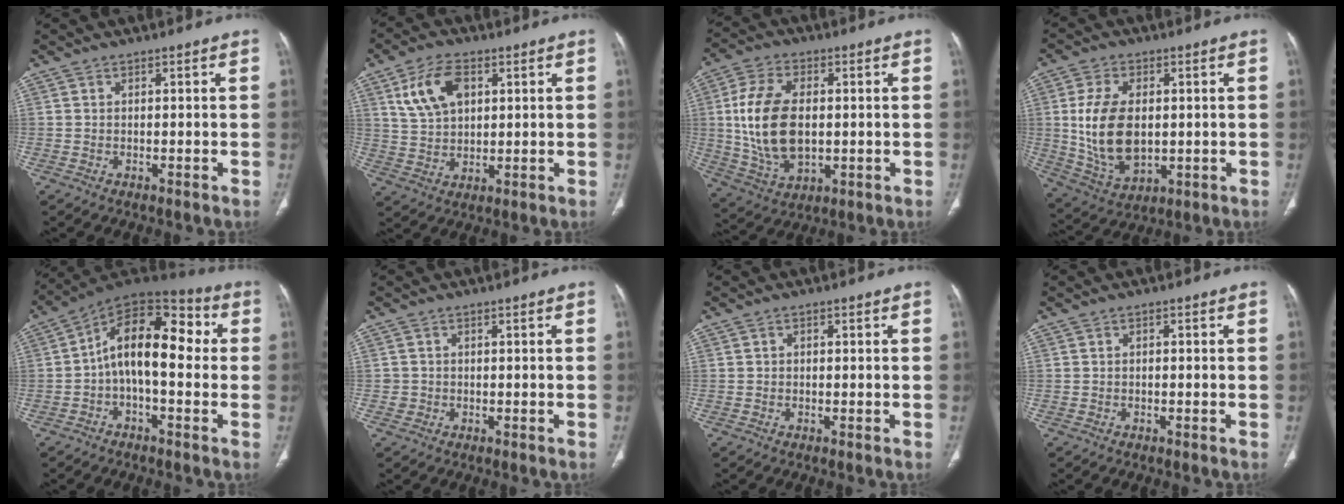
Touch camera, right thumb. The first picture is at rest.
{"total": 9.9, "force": [3.9, 6.0, 6.9], "torque": [-0.121, -0.003, 0.077]}
{"total": 16.0, "force": [0.7, 9.5, 12.9], "torque": [-0.250, -0.003, 0.022]}
{"total": 14.2, "force": [0.8, 8.6, 11.2], "torque": [-0.209, -0.011, 0.029]}
{"total": 15.3, "force": [0.1, 8.0, 13.1], "torque": [-0.178, 0.053, -0.014]}
{"total": 1.4, "force": [-0.2, 1.4, 0.0], "torque": [0.009, 0.007, -0.005]}
{"total": 0.7, "force": [0.1, 0.6, 0.4], "torque": [-0.001, 0.002, -0.001]}
{"total": 0.5, "force": [-0.1, 0.3, 0.4], "torque": [-0.005, 0.002, -0.006]}